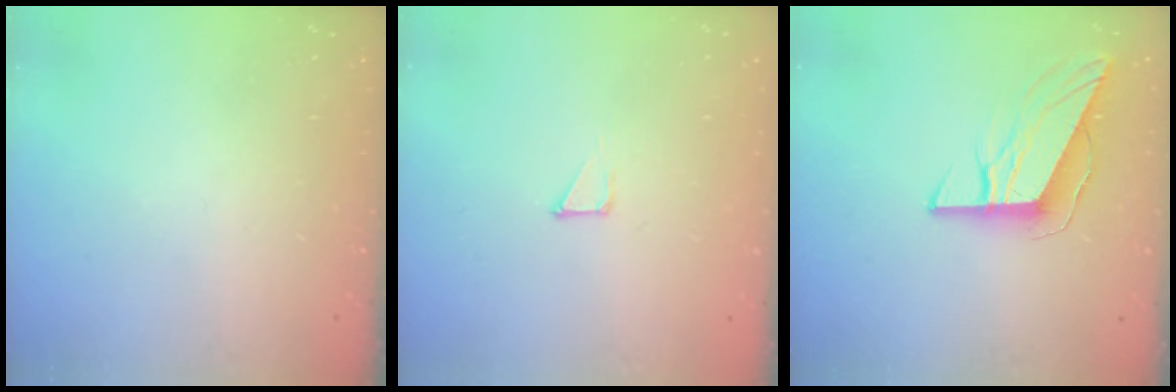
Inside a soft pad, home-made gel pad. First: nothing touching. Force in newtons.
{"total": 1.2, "press": 1.2, "slide": 0.0}
{"total": 10.0, "press": 9.7, "slide": 2.5}